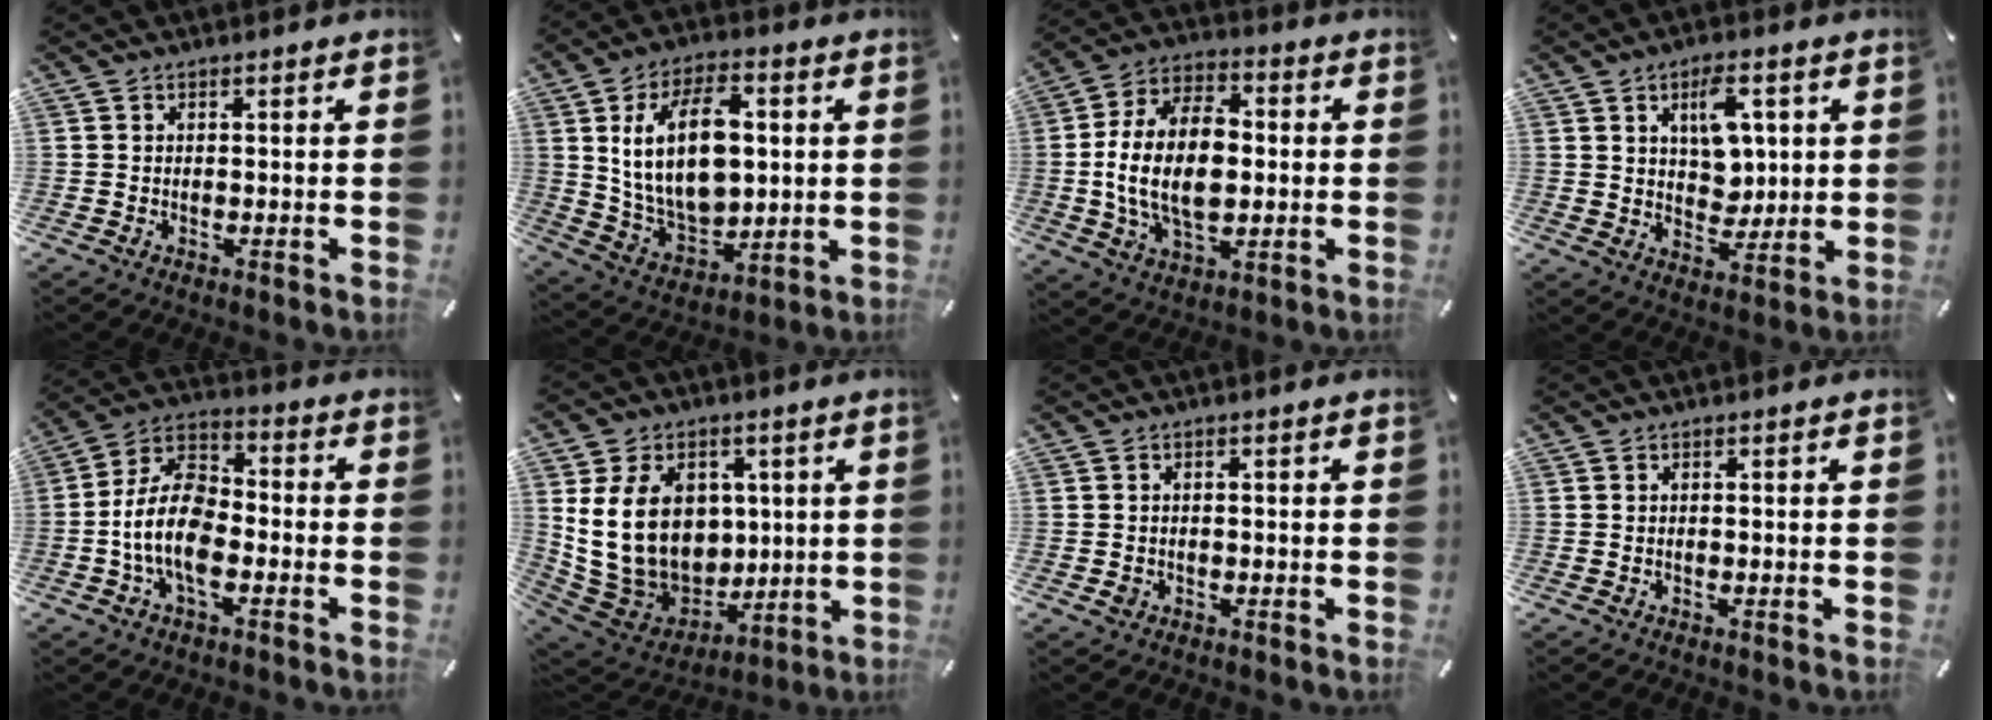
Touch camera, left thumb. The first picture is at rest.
{"total": 17.8, "force": [3.0, 11.5, 13.2], "torque": [-0.264, -0.001, 0.050]}
{"total": 17.3, "force": [-1.1, 11.3, 13.0], "torque": [-0.275, 0.001, -0.023]}
{"total": 8.9, "force": [2.9, 6.5, 5.4], "torque": [-0.074, 0.000, 0.047]}
{"total": 12.9, "force": [-3.7, 7.4, 9.9], "torque": [-0.211, 0.013, -0.069]}
{"total": 19.2, "force": [3.3, 15.3, 11.2], "torque": [-0.225, -0.032, 0.066]}
{"total": 1.5, "force": [-0.4, 1.3, 0.6], "torque": [-0.003, 0.000, -0.011]}
{"total": 0.0}